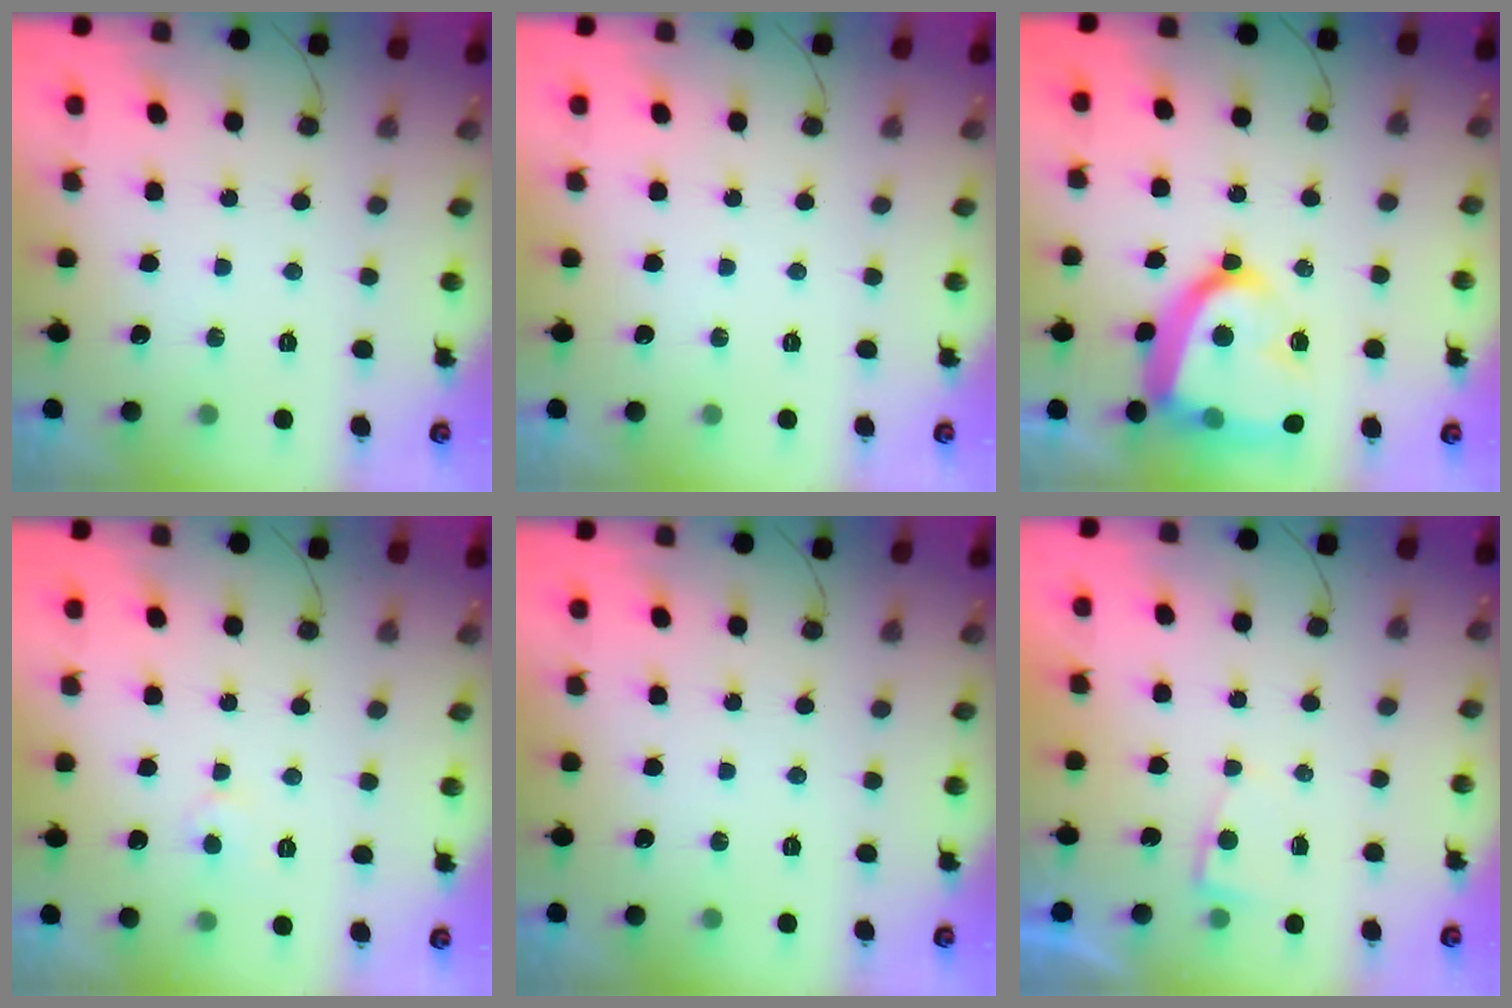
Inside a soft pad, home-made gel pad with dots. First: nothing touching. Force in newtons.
{"total": 0.0}
{"total": 20.2, "press": 20.1, "slide": 1.9}
{"total": 4.2, "press": 4.2, "slide": 0.4}
{"total": 0.0}
{"total": 1.8, "press": 1.8, "slide": 0.2}